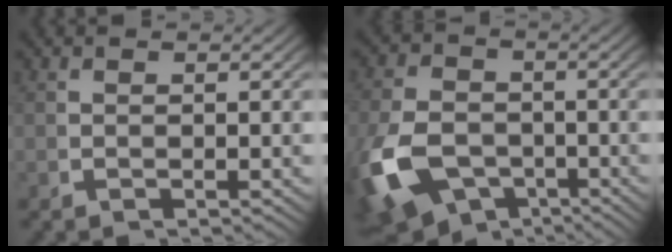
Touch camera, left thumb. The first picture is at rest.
{"total": 10.5, "force": [-4.4, 7.8, 5.5], "torque": [-0.126, -0.056, -0.057]}